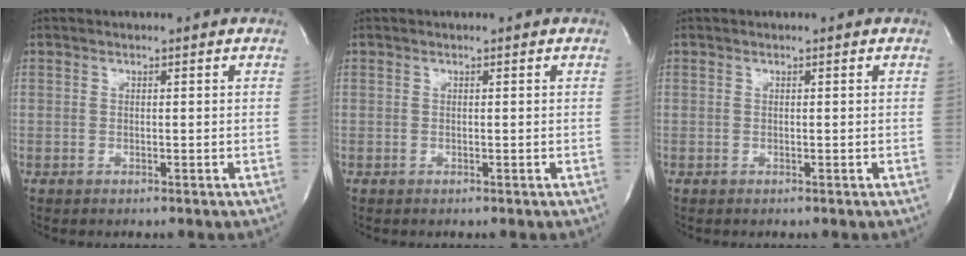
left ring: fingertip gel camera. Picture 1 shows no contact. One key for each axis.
{"total": 0.0}
{"total": 0.0}